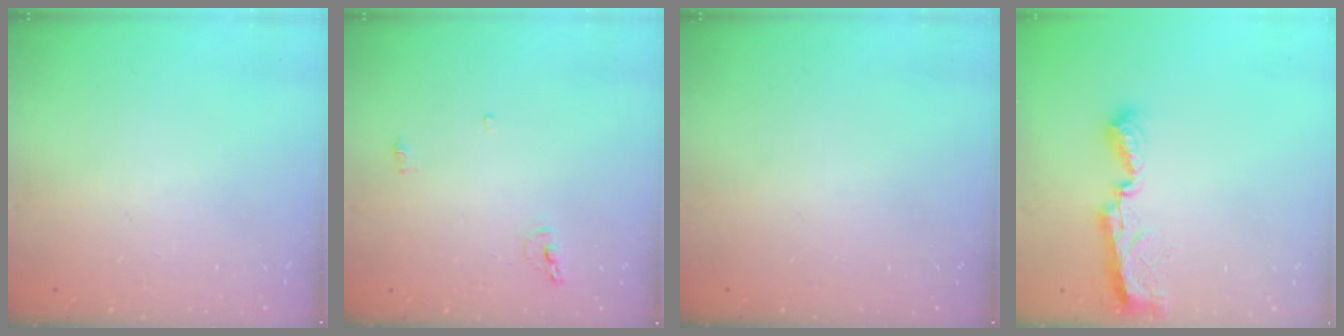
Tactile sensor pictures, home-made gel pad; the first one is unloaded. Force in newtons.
{"total": 6.6, "press": 6.6, "slide": 0.7}
{"total": 0.0}
{"total": 8.6, "press": 8.6, "slide": 0.4}